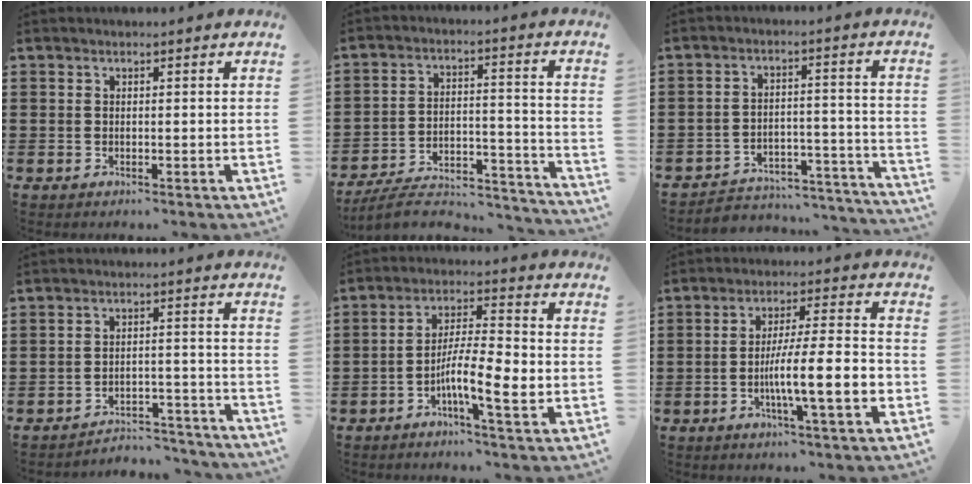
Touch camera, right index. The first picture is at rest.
{"total": 6.8, "force": [-5.8, 1.9, 3.0], "torque": [-0.049, 0.005, -0.112]}
{"total": 4.2, "force": [-4.0, 1.1, 0.8], "torque": [-0.018, 0.006, -0.084]}
{"total": 4.2, "force": [-4.0, 0.5, 1.0], "torque": [-0.022, 0.005, -0.083]}
{"total": 8.6, "force": [-3.1, 1.6, 7.8], "torque": [-0.150, -0.005, -0.059]}
{"total": 10.0, "force": [-3.0, 1.3, 9.4], "torque": [-0.156, -0.006, -0.054]}